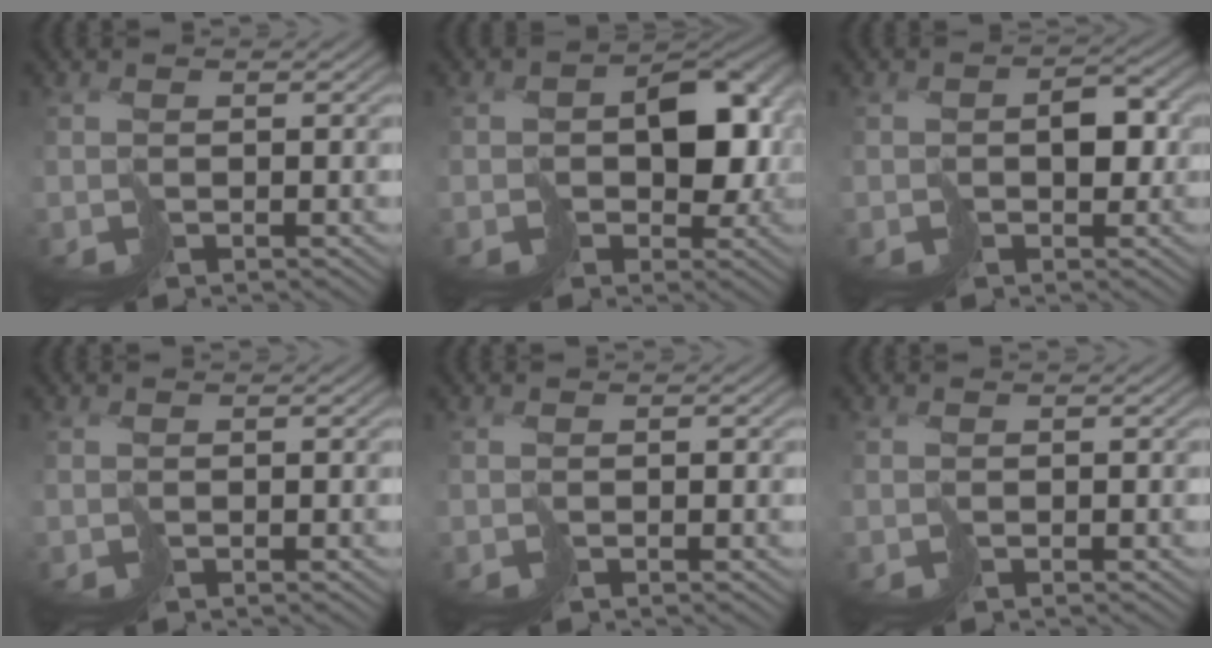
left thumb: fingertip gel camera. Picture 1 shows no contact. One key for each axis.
{"total": 7.8, "fx": -0.2, "fy": 5.7, "fz": 5.3, "tx": -0.066, "ty": -0.007, "tz": 0.002}
{"total": 3.2, "fx": -0.2, "fy": 2.4, "fz": 2.1, "tx": -0.022, "ty": 0.007, "tz": -0.001}
{"total": 0.0}
{"total": 0.0}
{"total": 0.0}